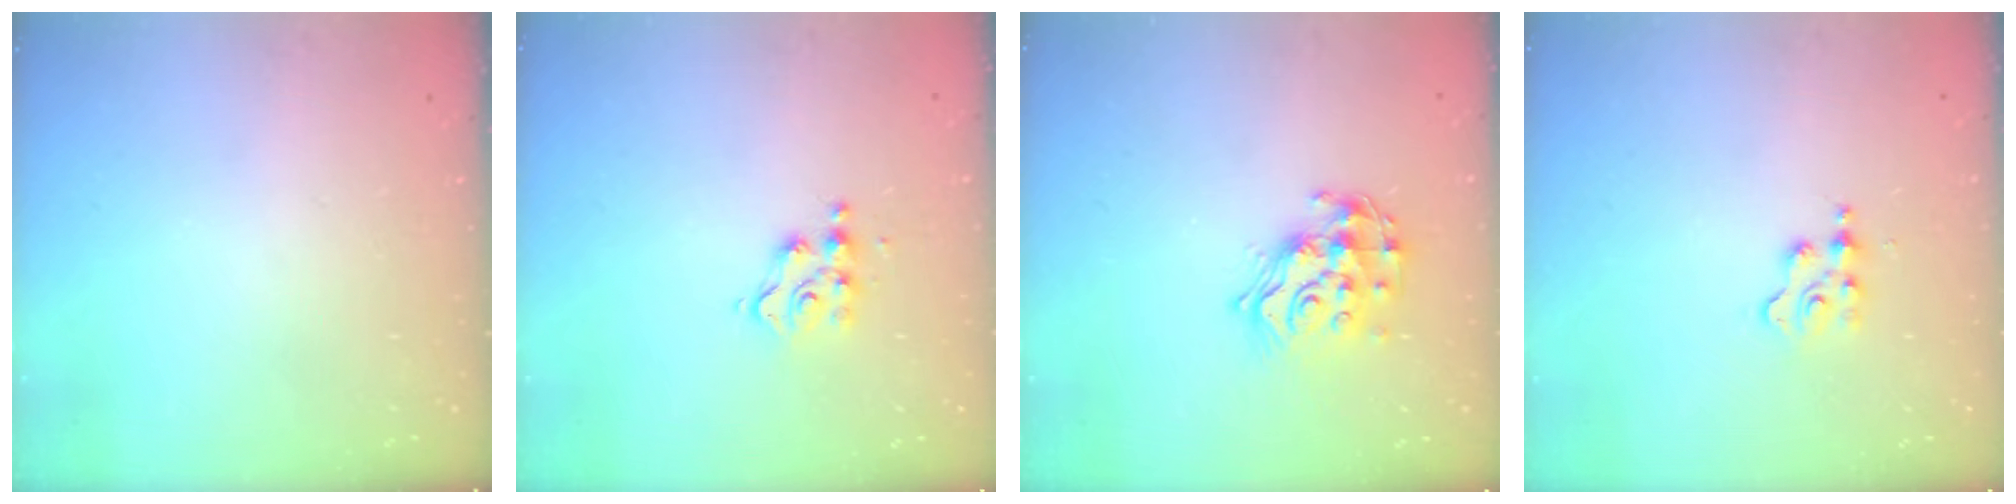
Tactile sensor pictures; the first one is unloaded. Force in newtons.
{"total": 4.8, "press": 4.8, "slide": 0.5}
{"total": 13.9, "press": 13.9, "slide": 1.1}
{"total": 2.2, "press": 2.1, "slide": 0.3}